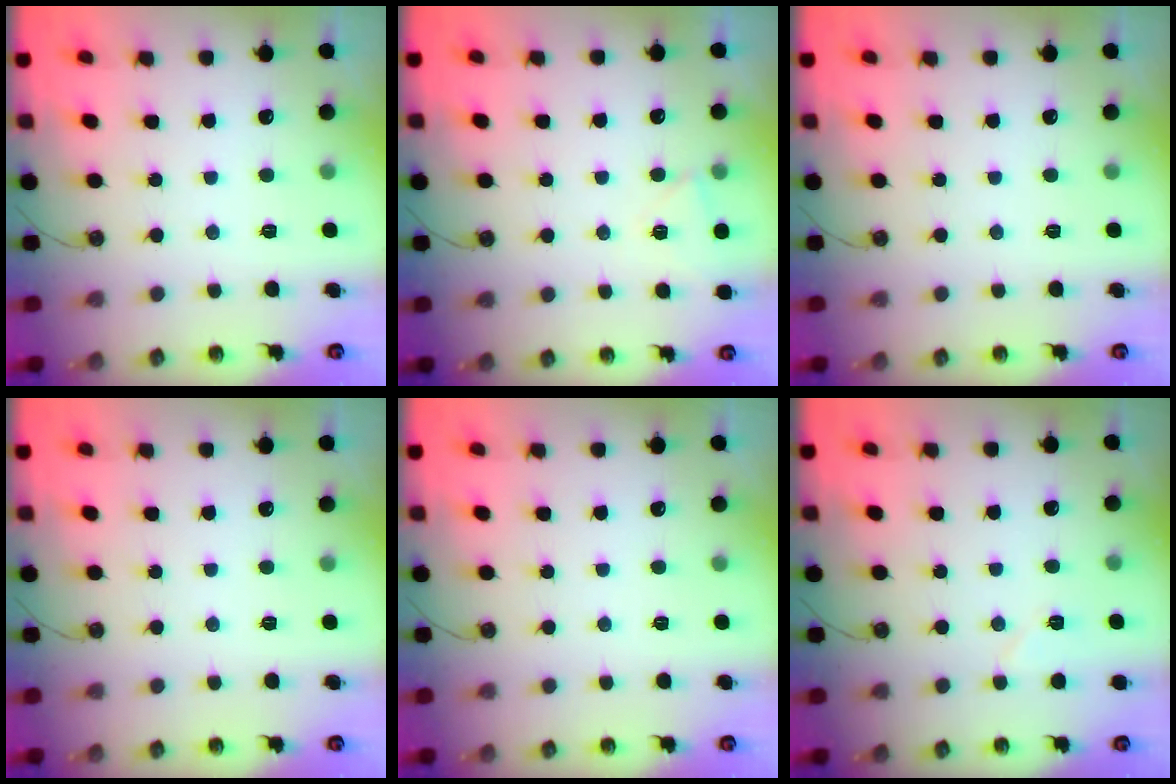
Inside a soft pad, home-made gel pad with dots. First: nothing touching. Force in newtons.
{"total": 3.9, "press": 3.4, "slide": 2.0}
{"total": 0.0}
{"total": 0.0}
{"total": 0.0}
{"total": 5.1, "press": 4.2, "slide": 2.9}